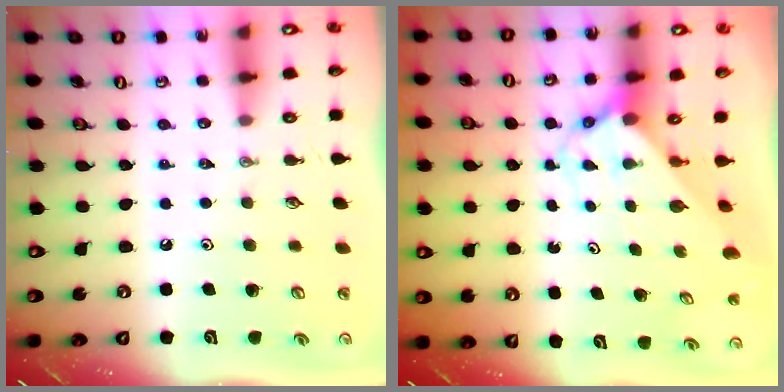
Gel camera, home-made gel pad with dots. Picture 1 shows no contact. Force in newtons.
{"total": 2.9, "press": 2.9, "slide": 0.3}